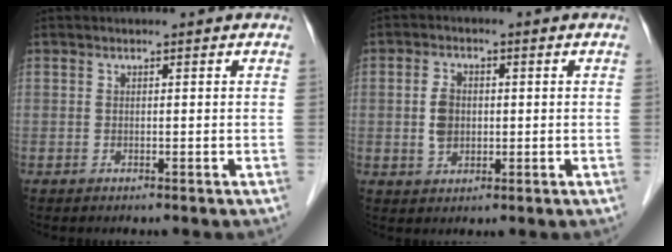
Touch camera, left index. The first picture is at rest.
{"total": 4.2, "force": [0.0, 2.9, 3.0], "torque": [-0.067, 0.006, 0.003]}